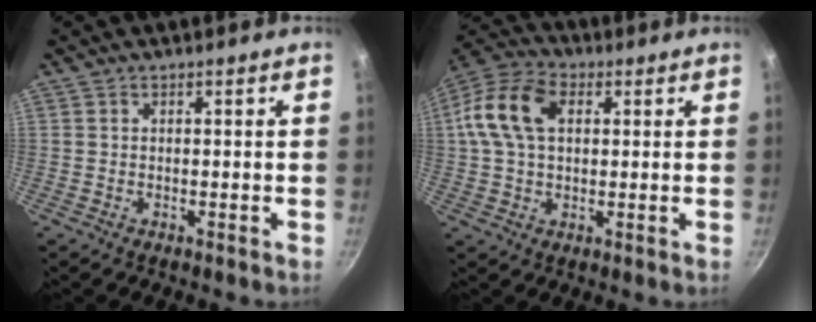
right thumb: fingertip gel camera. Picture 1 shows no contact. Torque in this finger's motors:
{"motor_torque": [-0.64, 0.93, 0.06, -0.02, 0.18]}